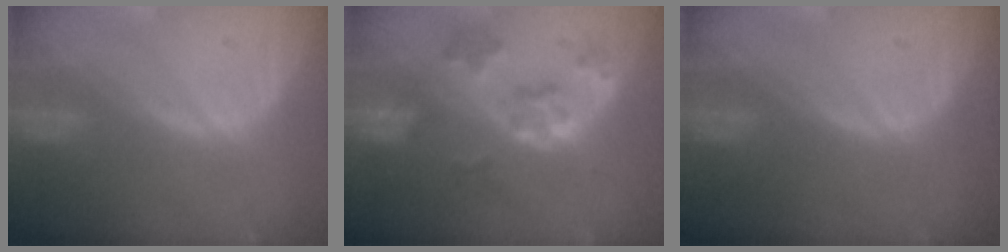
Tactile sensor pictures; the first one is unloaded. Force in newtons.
{"total": 7.1, "press": 6.3, "slide": 3.4}
{"total": 0.0}